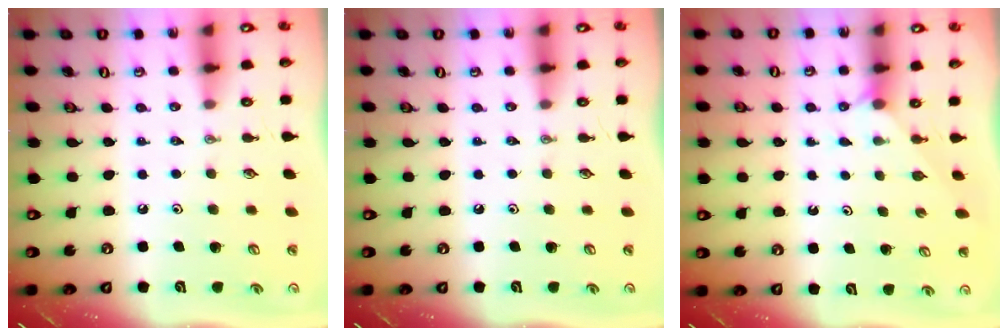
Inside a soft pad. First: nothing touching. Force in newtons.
{"total": 0.0}
{"total": 3.0, "press": 2.9, "slide": 0.3}